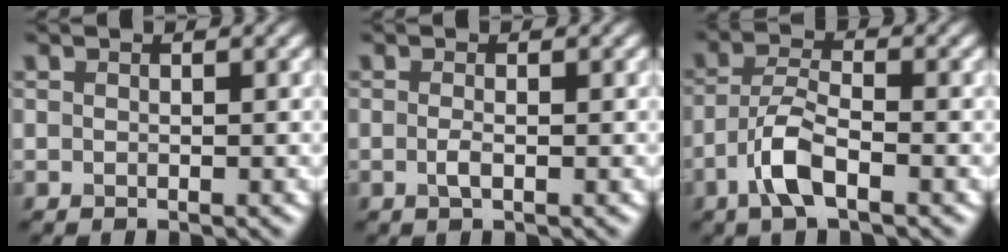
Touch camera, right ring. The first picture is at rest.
{"total": 1.0, "force": [-0.3, 0.3, 1.0], "torque": [-0.021, -0.003, -0.007]}
{"total": 4.3, "force": [-2.2, 1.4, 3.4], "torque": [-0.073, 0.003, -0.050]}